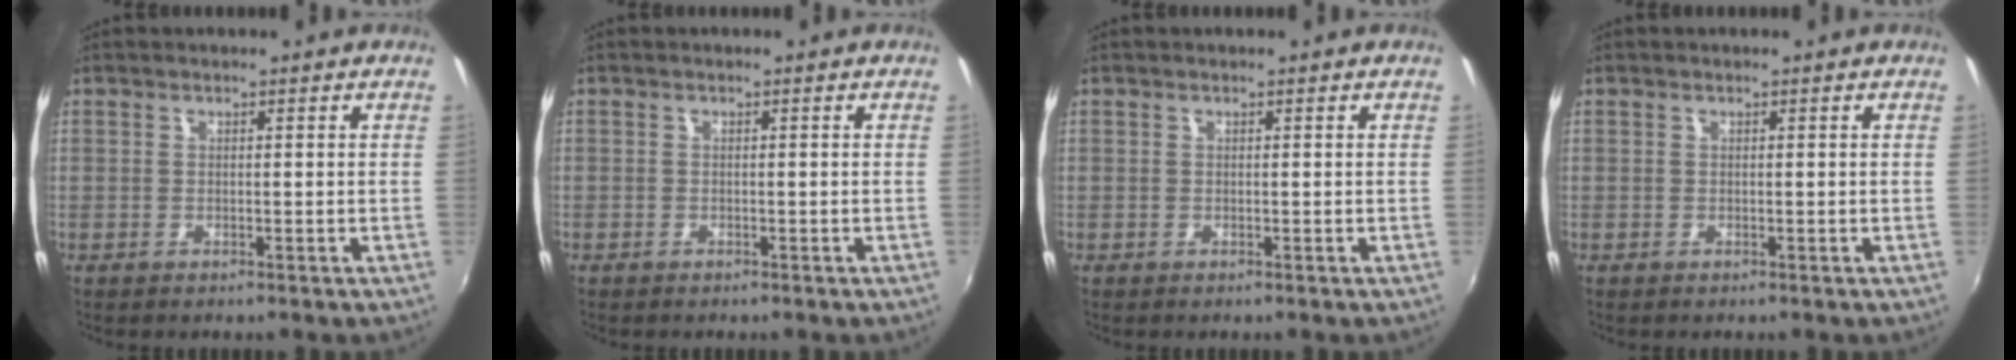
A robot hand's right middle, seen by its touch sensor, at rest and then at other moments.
{"total": 0.7, "force": [-0.5, 0.4, 0.0], "torque": [-0.002, 0.002, -0.009]}
{"total": 0.0}
{"total": 0.0}